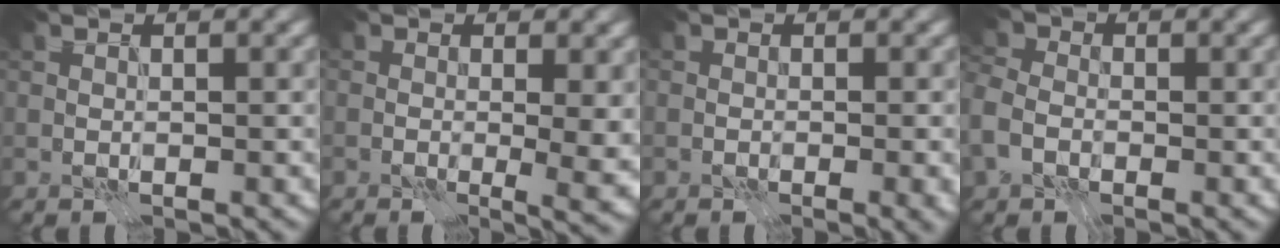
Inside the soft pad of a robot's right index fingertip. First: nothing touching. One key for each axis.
{"total": 4.7, "fx": 0.7, "fy": 1.8, "fz": 4.3, "tx": -0.037, "ty": -0.011, "tz": 0.018}
{"total": 1.3, "fx": -0.2, "fy": 0.4, "fz": 1.2, "tx": -0.007, "ty": -0.001, "tz": -0.003}
{"total": 3.9, "fx": -1.1, "fy": 3.2, "fz": 2.0, "tx": -0.052, "ty": -0.003, "tz": -0.019}